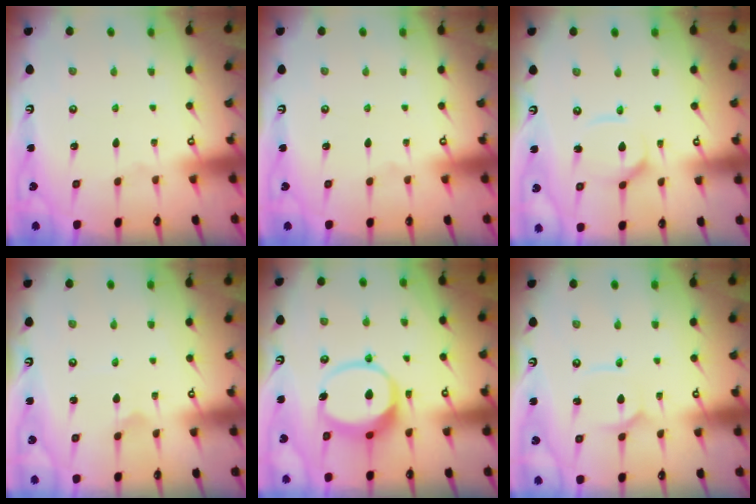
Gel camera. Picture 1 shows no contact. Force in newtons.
{"total": 0.0}
{"total": 4.8, "press": 4.8, "slide": 0.4}
{"total": 0.0}
{"total": 9.9, "press": 9.8, "slide": 1.6}
{"total": 2.3, "press": 2.2, "slide": 0.3}